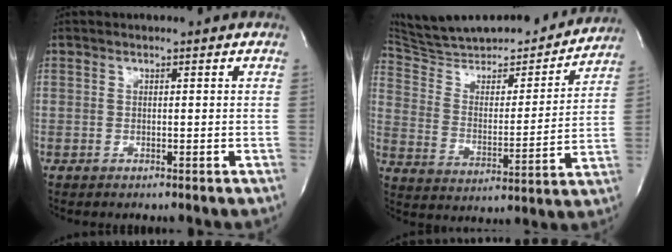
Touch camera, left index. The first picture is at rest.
{"total": 25.4, "force": [23.2, 5.0, 9.0], "torque": [-0.151, -0.014, 0.339]}